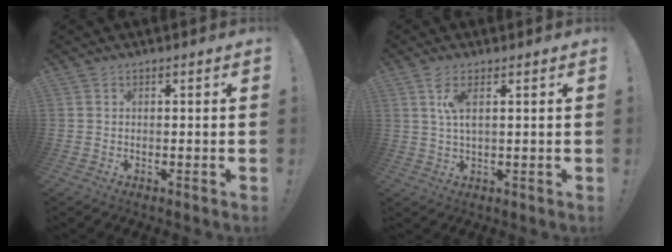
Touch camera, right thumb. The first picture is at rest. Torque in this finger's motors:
{"motor_torque": [0.01, 0.06, 0.26, -0.12, 0.01]}